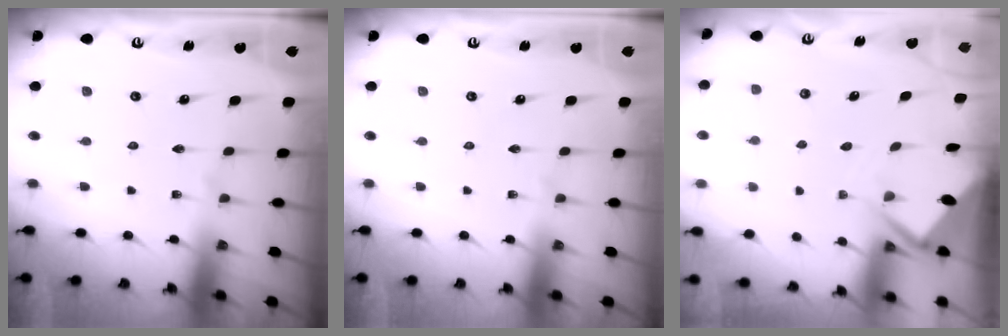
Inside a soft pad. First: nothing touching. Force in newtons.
{"total": 0.0}
{"total": 3.7, "press": 3.7, "slide": 0.3}